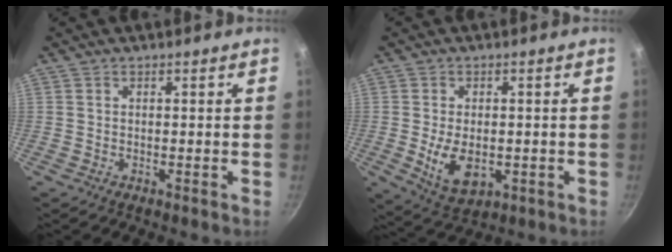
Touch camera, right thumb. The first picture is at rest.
{"total": 8.5, "force": [-1.3, 5.1, 6.7], "torque": [-0.108, -0.009, -0.008]}